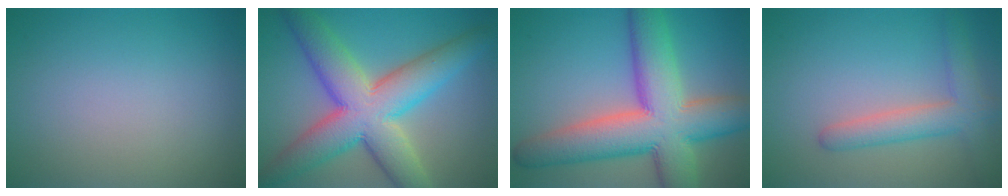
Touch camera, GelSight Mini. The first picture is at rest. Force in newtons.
{"total": 10.7, "press": 10.7, "slide": 0.5}
{"total": 12.2, "press": 12.2, "slide": 0.6}
{"total": 3.8, "press": 3.8, "slide": 0.3}